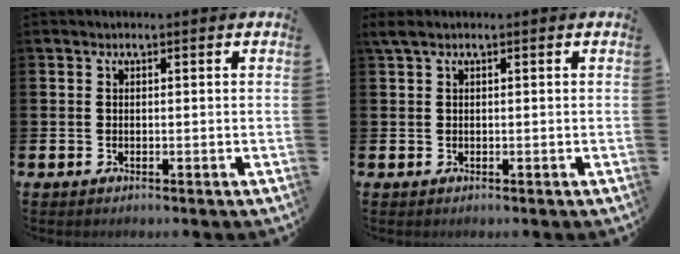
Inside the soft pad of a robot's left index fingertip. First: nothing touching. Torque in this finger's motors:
{"motor_torque": [0.51, -0.53, 0.34, 0.13]}